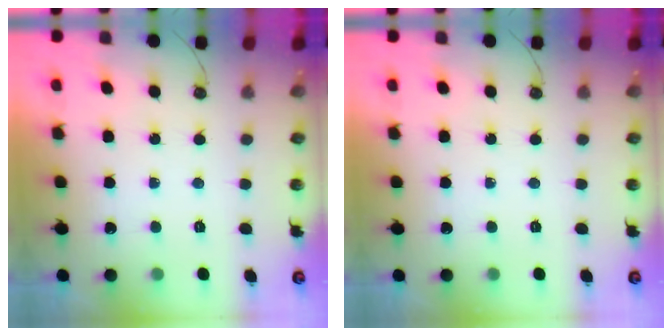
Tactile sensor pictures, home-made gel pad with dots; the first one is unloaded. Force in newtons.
{"total": 0.0}